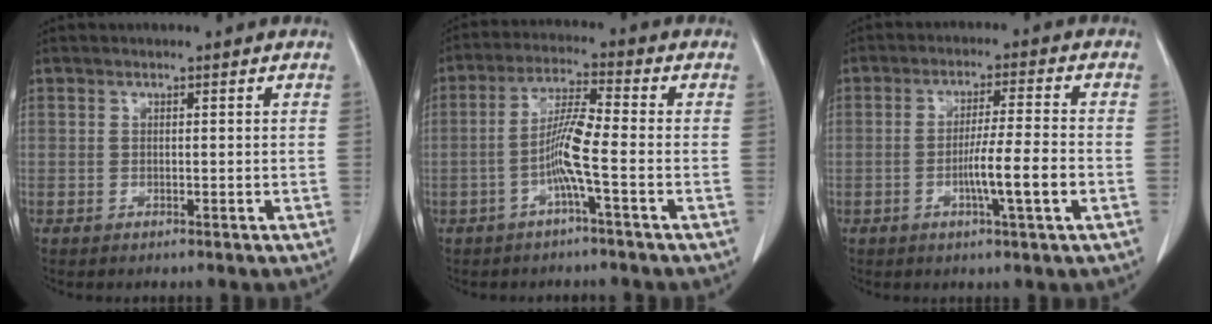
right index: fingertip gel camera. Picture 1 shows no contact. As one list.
[{"total": 6.5, "force": [-2.0, -0.5, 6.1], "torque": [-0.122, 0.010, -0.039]}, {"total": 7.3, "force": [-2.1, -0.5, 6.9], "torque": [-0.114, -0.004, -0.036]}]